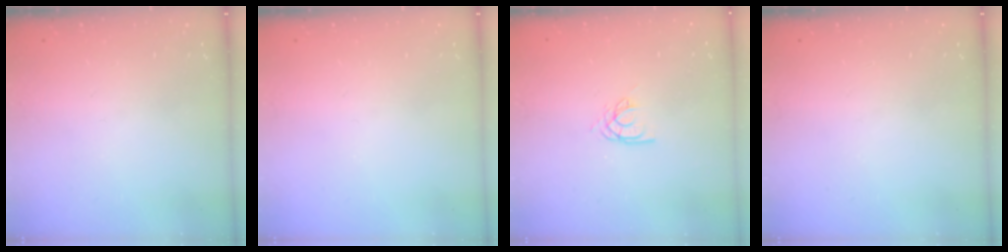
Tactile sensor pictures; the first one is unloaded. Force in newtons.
{"total": 0.0}
{"total": 4.5, "press": 4.5, "slide": 0.3}
{"total": 0.0}